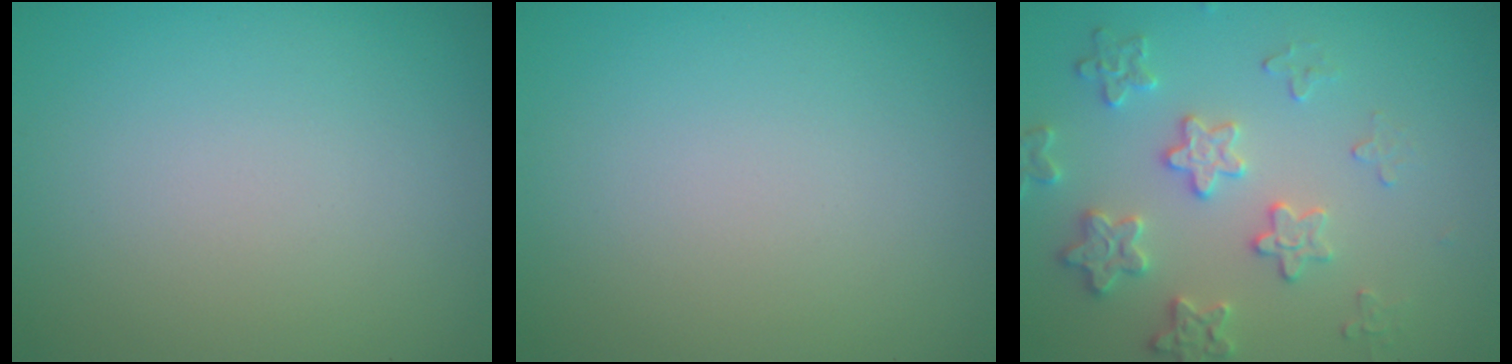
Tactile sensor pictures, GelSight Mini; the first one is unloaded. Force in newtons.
{"total": 0.0}
{"total": 3.7, "press": 3.5, "slide": 1.3}